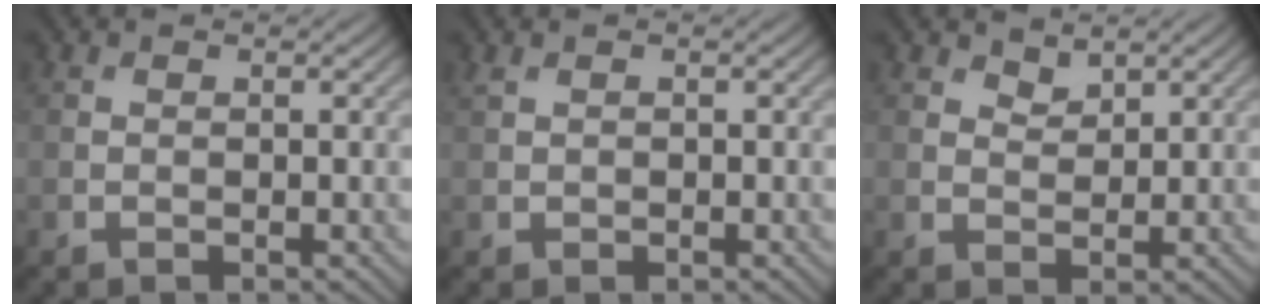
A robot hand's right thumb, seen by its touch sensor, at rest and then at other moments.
{"total": 0.8, "force": [0.3, 0.5, 0.5], "torque": [-0.017, 0.002, 0.010]}
{"total": 1.8, "force": [1.5, 0.9, 0.6], "torque": [-0.015, -0.004, 0.030]}